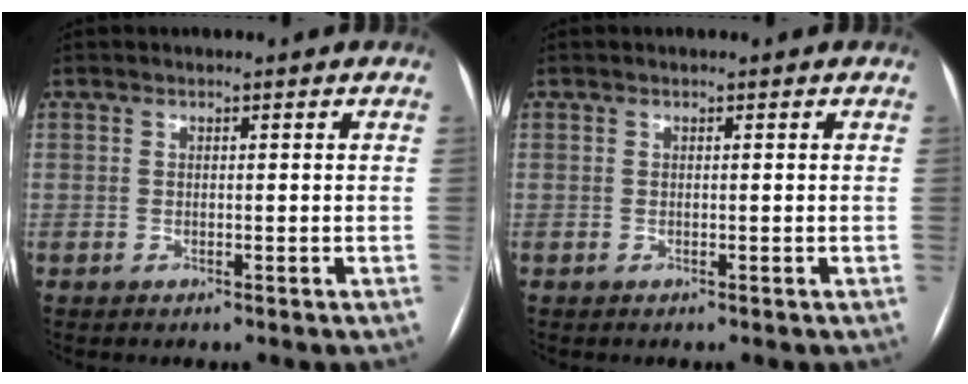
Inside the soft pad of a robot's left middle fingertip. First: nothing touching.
{"total": 0.0}